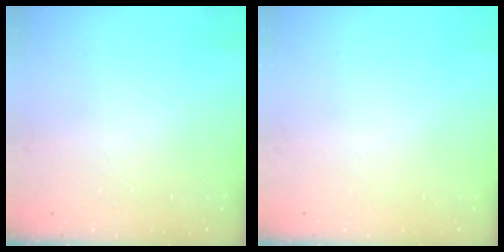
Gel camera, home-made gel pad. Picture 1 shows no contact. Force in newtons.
{"total": 0.0}